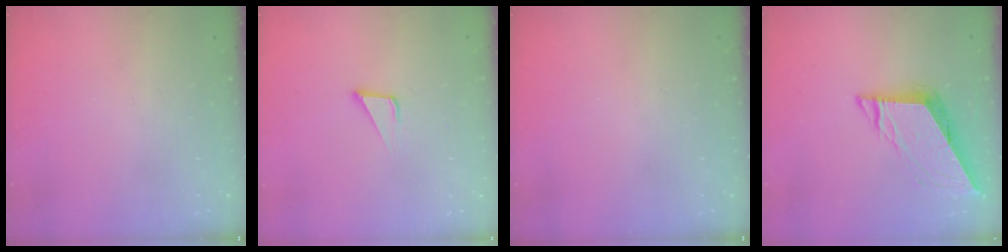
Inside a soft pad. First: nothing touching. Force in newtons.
{"total": 2.1, "press": 2.1, "slide": 0.0}
{"total": 0.0}
{"total": 8.0, "press": 8.0, "slide": 0.5}